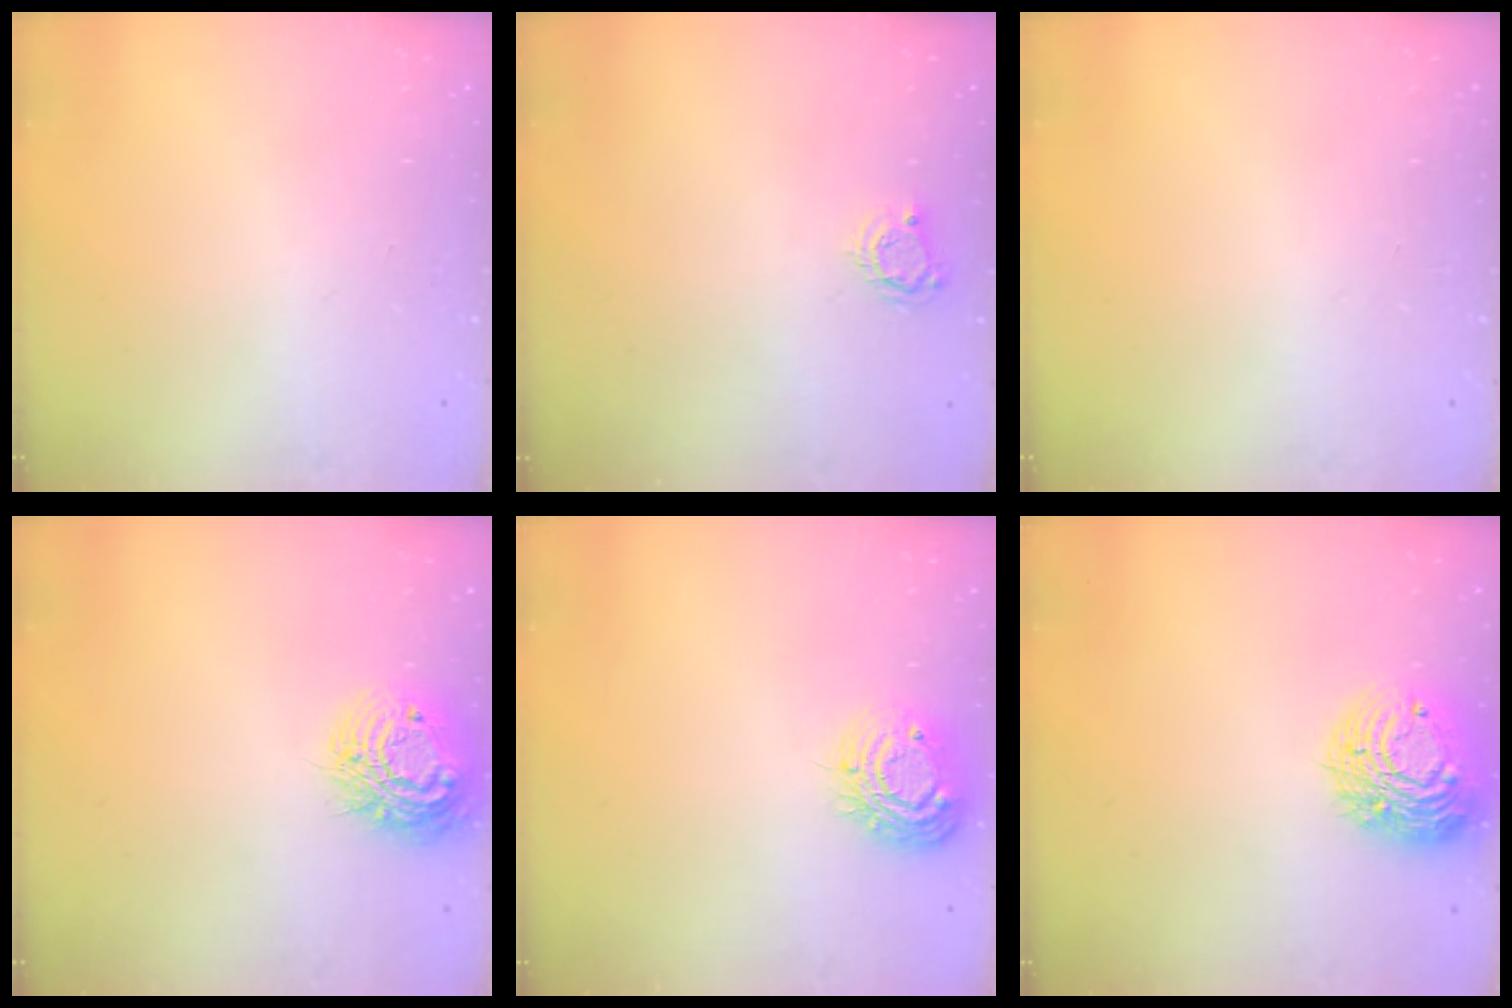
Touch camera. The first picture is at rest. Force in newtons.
{"total": 3.8, "press": 3.8, "slide": 0.5}
{"total": 0.0}
{"total": 13.1, "press": 13.1, "slide": 0.9}
{"total": 11.2, "press": 11.1, "slide": 0.9}
{"total": 13.8, "press": 13.7, "slide": 1.2}